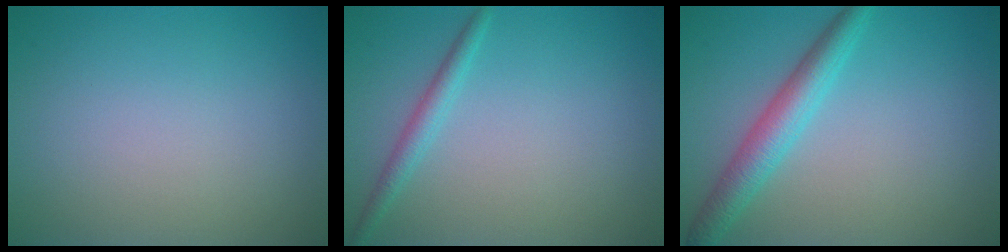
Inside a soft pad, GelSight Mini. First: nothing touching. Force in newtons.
{"total": 1.7, "press": 1.7, "slide": 0.1}
{"total": 3.7, "press": 3.7, "slide": 0.2}